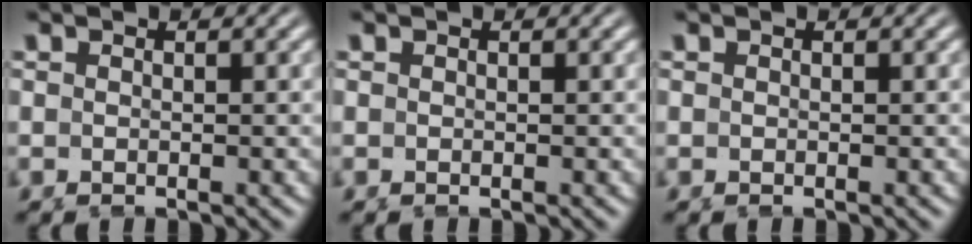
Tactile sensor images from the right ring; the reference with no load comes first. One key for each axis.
{"total": 0.0}
{"total": 0.0}